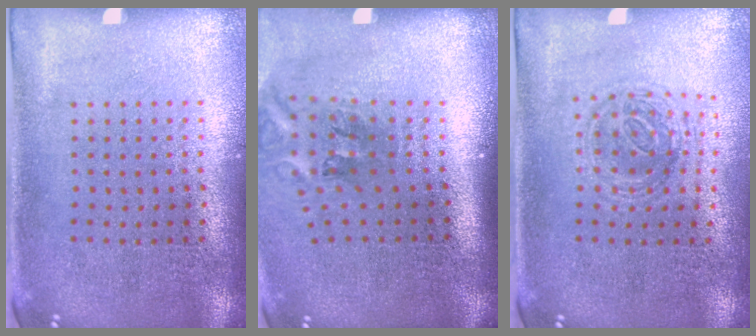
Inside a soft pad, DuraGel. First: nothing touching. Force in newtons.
{"total": 2.2, "press": 1.3, "slide": 1.7}
{"total": 1.1, "press": 1.1, "slide": 0.3}